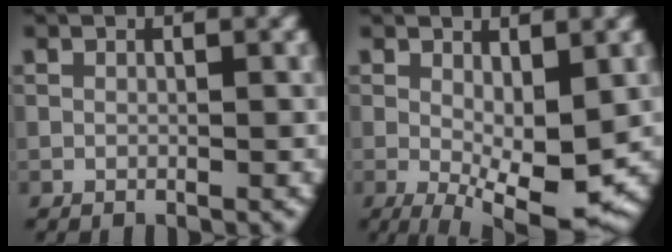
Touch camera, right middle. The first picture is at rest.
{"total": 6.8, "force": [-0.8, 2.4, 6.3], "torque": [-0.110, -0.013, -0.011]}